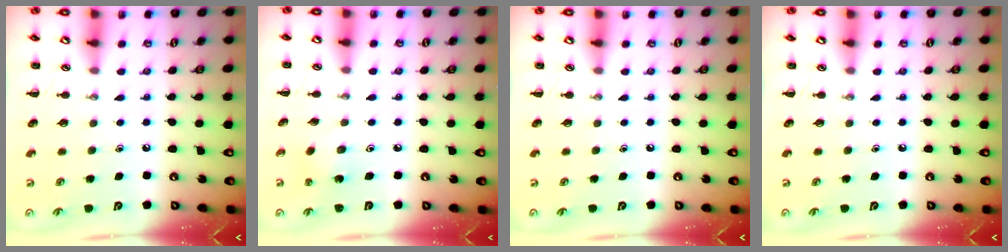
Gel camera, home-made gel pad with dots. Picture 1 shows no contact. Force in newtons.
{"total": 1.4, "press": 1.2, "slide": 0.6}
{"total": 0.0}
{"total": 0.0}